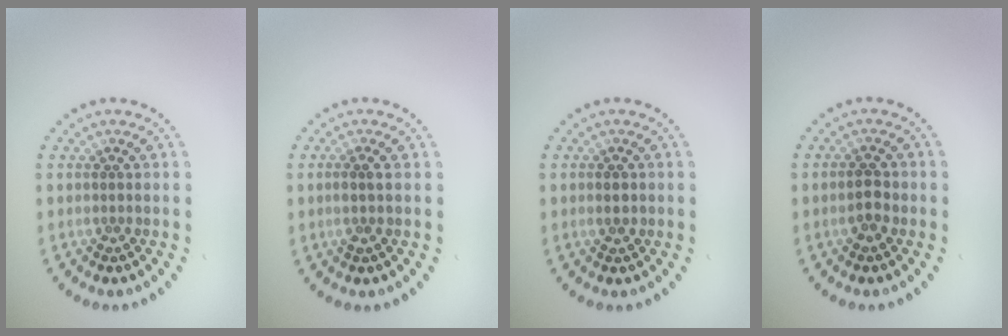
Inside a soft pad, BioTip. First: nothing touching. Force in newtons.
{"total": 1.0, "press": 0.7, "slide": 0.6}
{"total": 1.8, "press": 1.8, "slide": 0.1}
{"total": 1.9, "press": 1.9, "slide": 0.1}